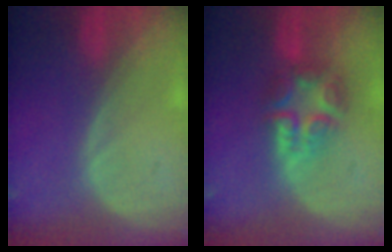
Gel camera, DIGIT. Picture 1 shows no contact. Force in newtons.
{"total": 7.9, "press": 6.7, "slide": 4.1}